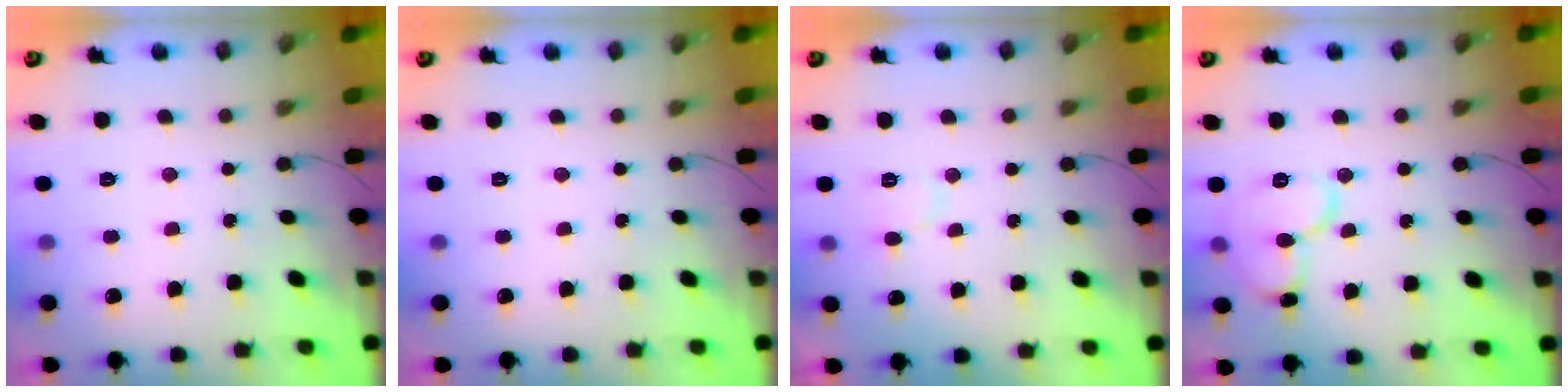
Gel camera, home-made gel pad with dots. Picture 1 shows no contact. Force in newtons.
{"total": 0.0}
{"total": 6.5, "press": 6.5, "slide": 0.7}
{"total": 11.4, "press": 11.3, "slide": 1.2}